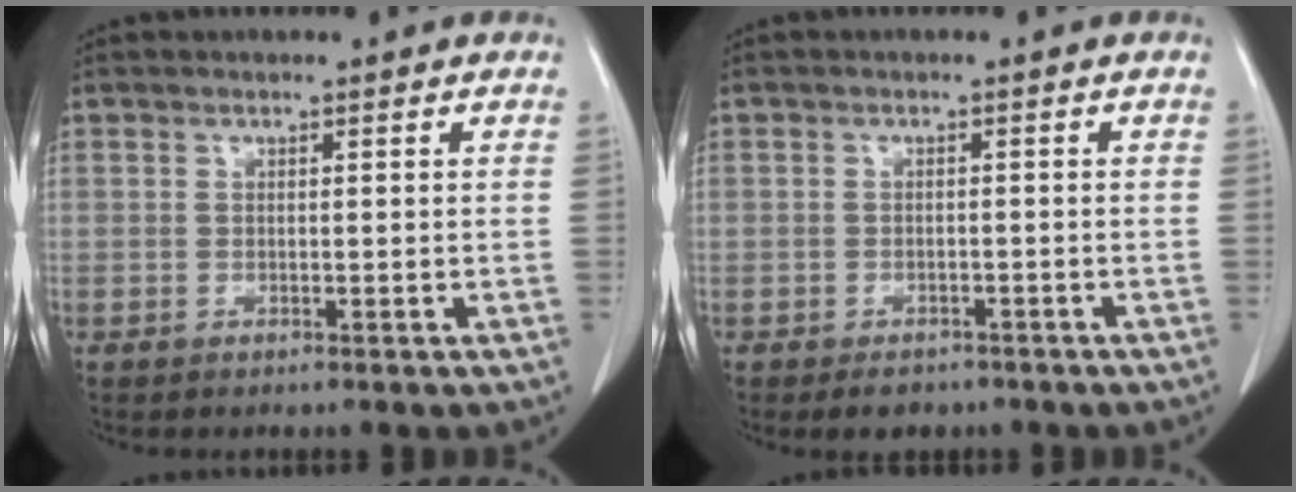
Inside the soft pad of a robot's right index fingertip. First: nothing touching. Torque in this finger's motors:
{"motor_torque": [-0.56, -0.39, -0.72, -0.19]}